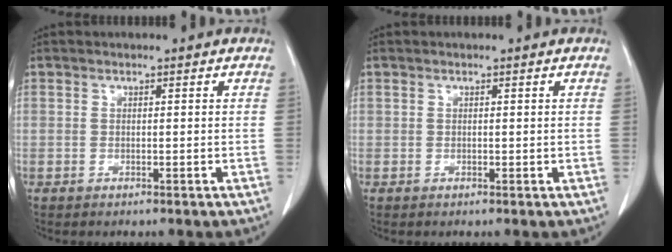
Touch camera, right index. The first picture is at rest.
{"total": 0.0}